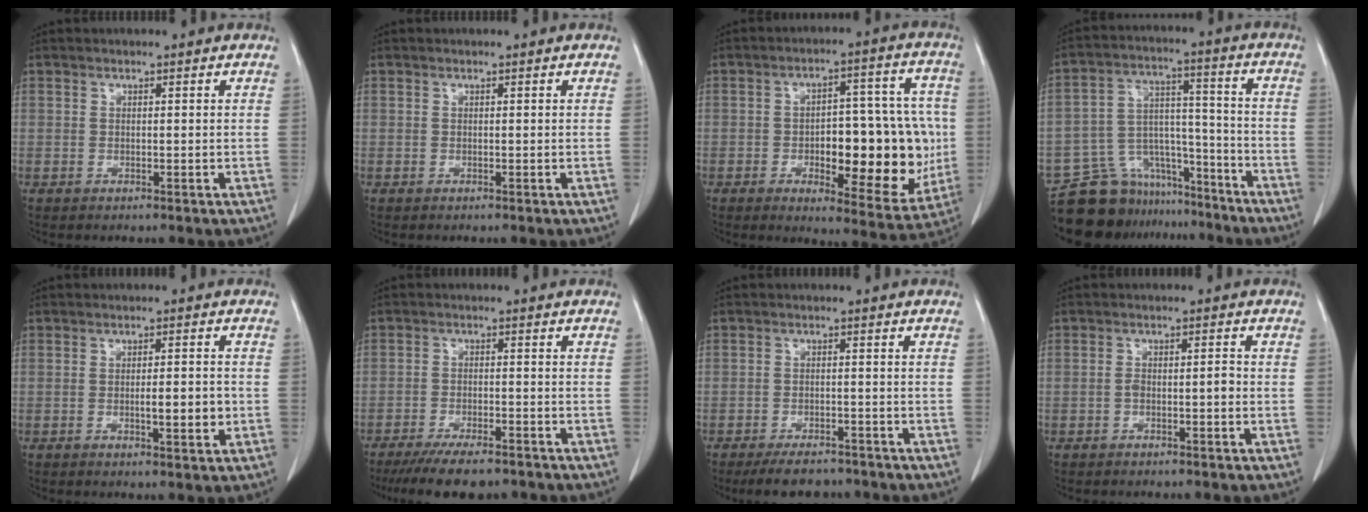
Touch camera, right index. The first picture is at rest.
{"total": 0.0}
{"total": 17.7, "force": [-2.6, 6.7, 16.2], "torque": [-0.198, 0.024, -0.020]}
{"total": 14.1, "force": [-12.3, 6.6, 1.9], "torque": [-0.027, 0.057, -0.200]}
{"total": 4.1, "force": [-0.8, 0.8, 3.9], "torque": [-0.062, -0.003, -0.008]}
{"total": 9.7, "force": [-7.9, 2.6, 5.0], "torque": [-0.076, -0.011, -0.121]}
{"total": 5.9, "force": [-5.0, 2.4, 2.0], "torque": [-0.029, -0.001, -0.075]}
{"total": 2.3, "force": [-0.8, 0.7, 2.0], "torque": [-0.033, 0.005, -0.011]}